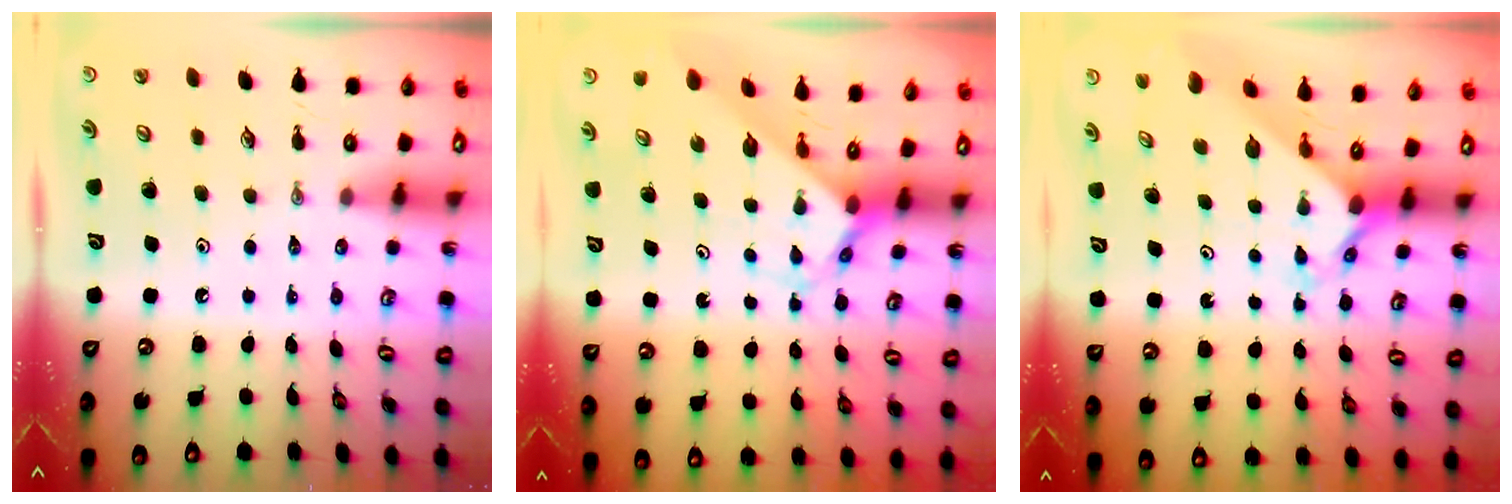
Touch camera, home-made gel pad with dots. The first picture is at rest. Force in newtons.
{"total": 2.6, "press": 2.6, "slide": 0.2}
{"total": 2.5, "press": 2.5, "slide": 0.3}